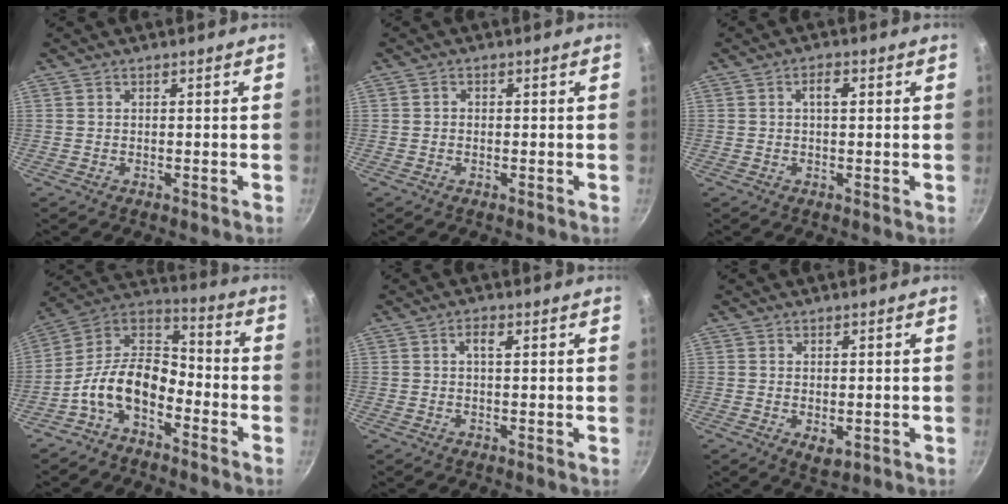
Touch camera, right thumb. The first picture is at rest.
{"total": 1.0, "force": [-0.1, 0.9, 0.4], "torque": [-0.005, 0.004, -0.005]}
{"total": 2.7, "force": [0.5, 1.2, 2.3], "torque": [-0.037, 0.007, 0.004]}
{"total": 13.7, "force": [-6.0, 8.1, 9.2], "torque": [-0.154, 0.076, -0.140]}
{"total": 2.1, "force": [0.6, 0.8, 1.9], "torque": [-0.033, 0.005, 0.008]}
{"total": 3.3, "force": [-0.5, 1.9, 2.6], "torque": [-0.039, -0.012, -0.003]}